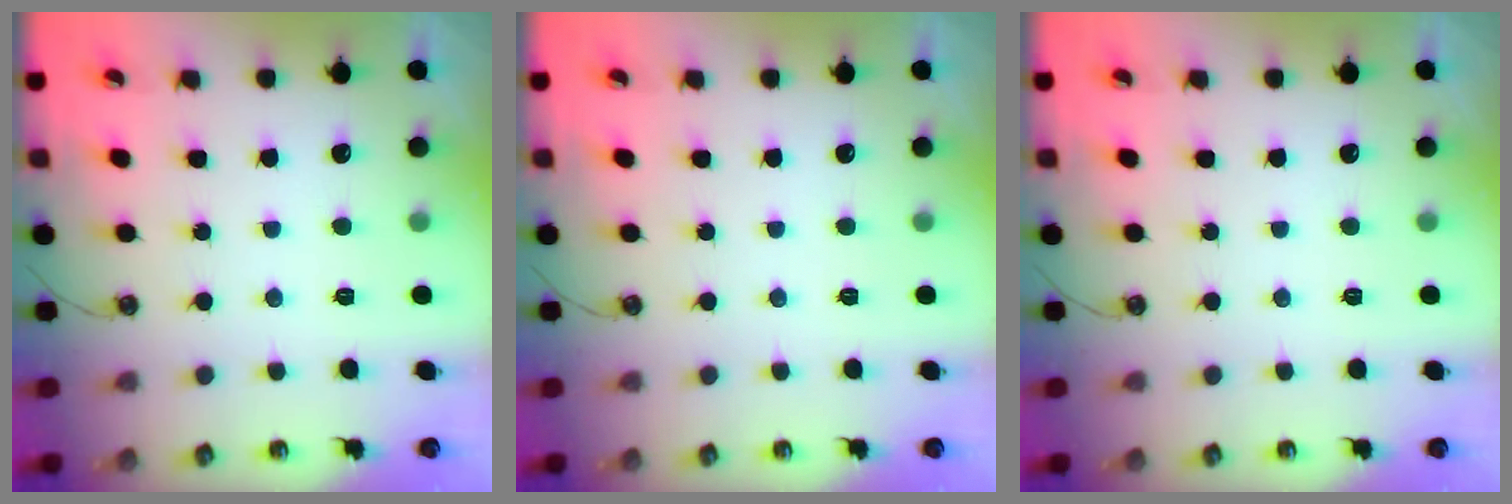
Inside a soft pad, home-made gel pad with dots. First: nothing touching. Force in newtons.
{"total": 0.0}
{"total": 0.0}